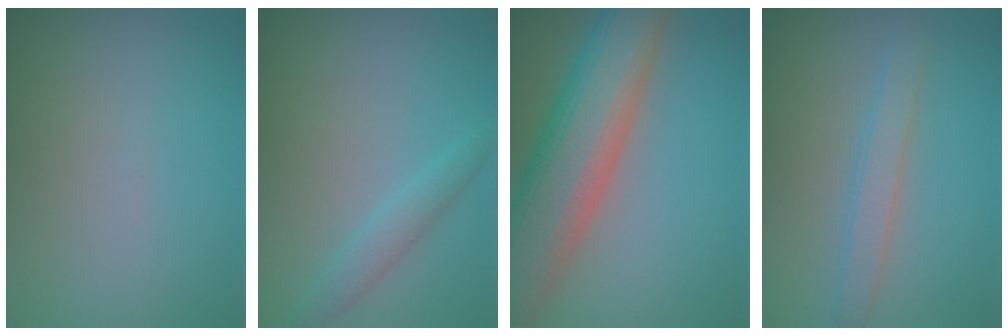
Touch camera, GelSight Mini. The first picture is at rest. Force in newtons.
{"total": 1.9, "press": 1.9, "slide": 0.1}
{"total": 11.5, "press": 11.5, "slide": 0.9}
{"total": 2.5, "press": 2.5, "slide": 0.0}